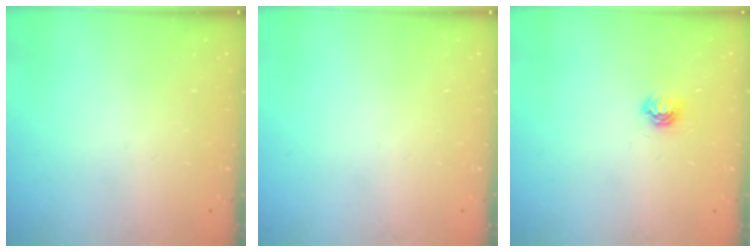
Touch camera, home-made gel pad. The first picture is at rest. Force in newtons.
{"total": 0.0}
{"total": 5.1, "press": 5.1, "slide": 0.5}